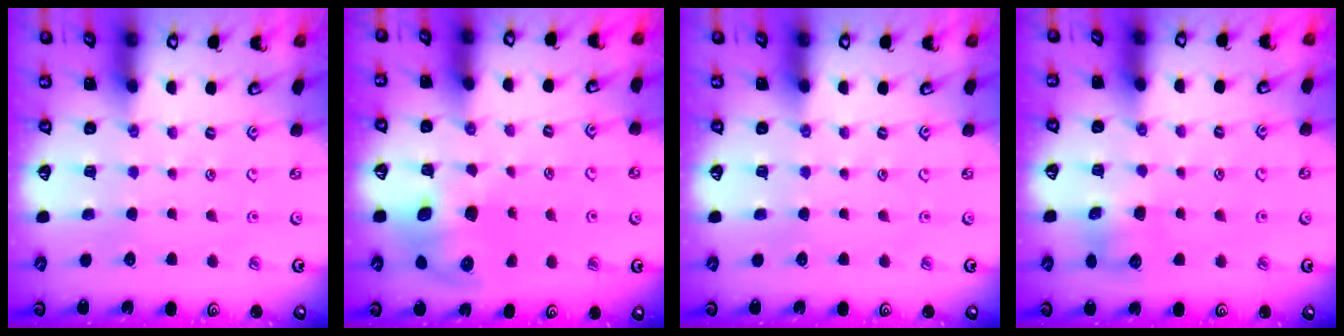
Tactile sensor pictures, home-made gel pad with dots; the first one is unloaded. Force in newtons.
{"total": 8.6, "press": 8.5, "slide": 1.5}
{"total": 0.0}
{"total": 6.5, "press": 6.5, "slide": 0.5}